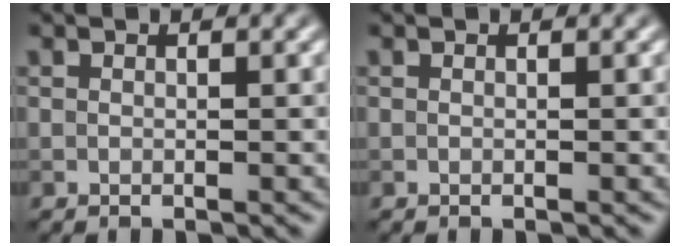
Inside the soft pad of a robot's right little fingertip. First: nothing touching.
{"total": 0.0}